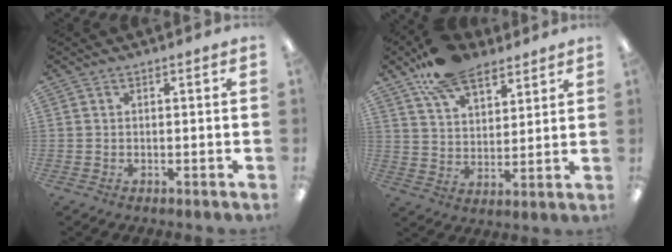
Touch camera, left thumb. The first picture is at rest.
{"total": 13.6, "force": [9.8, 6.7, 6.6], "torque": [-0.121, -0.042, 0.183]}